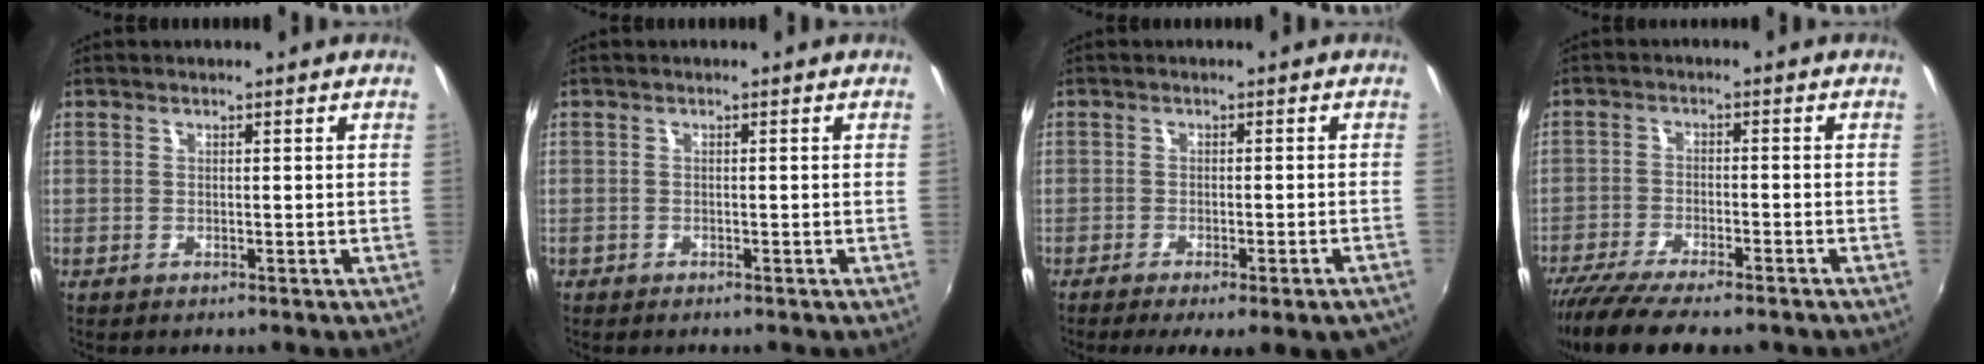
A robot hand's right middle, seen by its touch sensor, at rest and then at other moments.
{"total": 0.6, "force": [-0.6, 0.3, 0.0], "torque": [-0.003, -0.003, -0.013]}
{"total": 9.6, "force": [-7.2, 1.3, 6.1], "torque": [-0.101, -0.043, -0.096]}
{"total": 11.8, "force": [-9.6, 2.5, 6.4], "torque": [-0.146, -0.045, -0.165]}